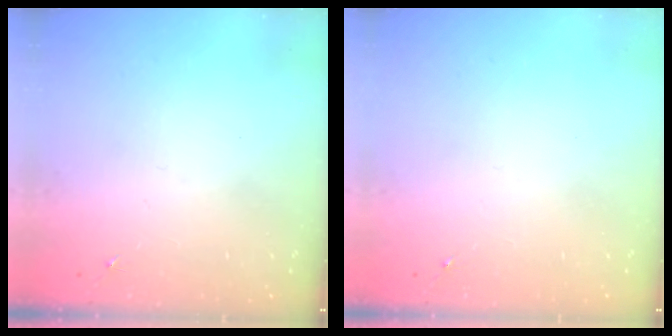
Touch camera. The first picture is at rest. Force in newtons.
{"total": 0.0}